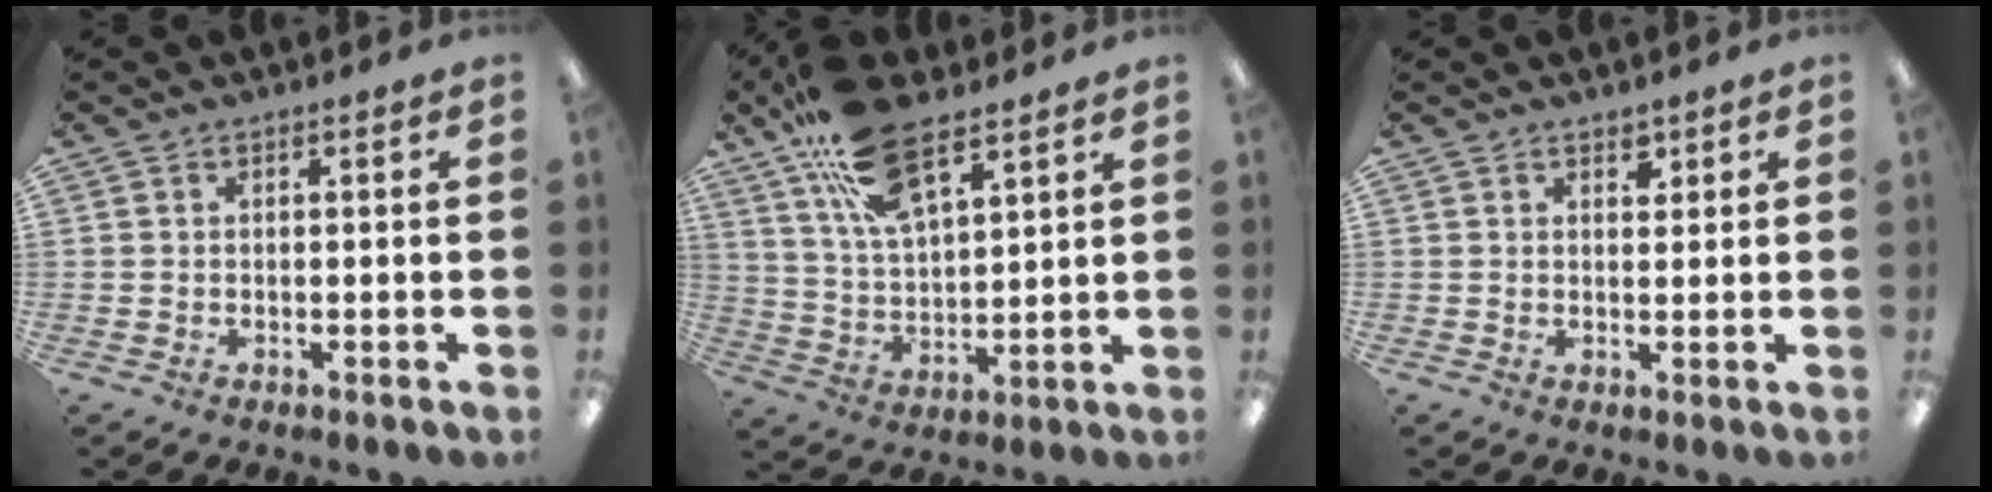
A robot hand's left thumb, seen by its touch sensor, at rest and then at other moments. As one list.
[{"total": 16.9, "force": [10.8, 7.4, 10.7], "torque": [-0.194, -0.034, 0.192]}, {"total": 2.4, "force": [1.8, 1.3, 0.9], "torque": [0.004, -0.010, 0.028]}]